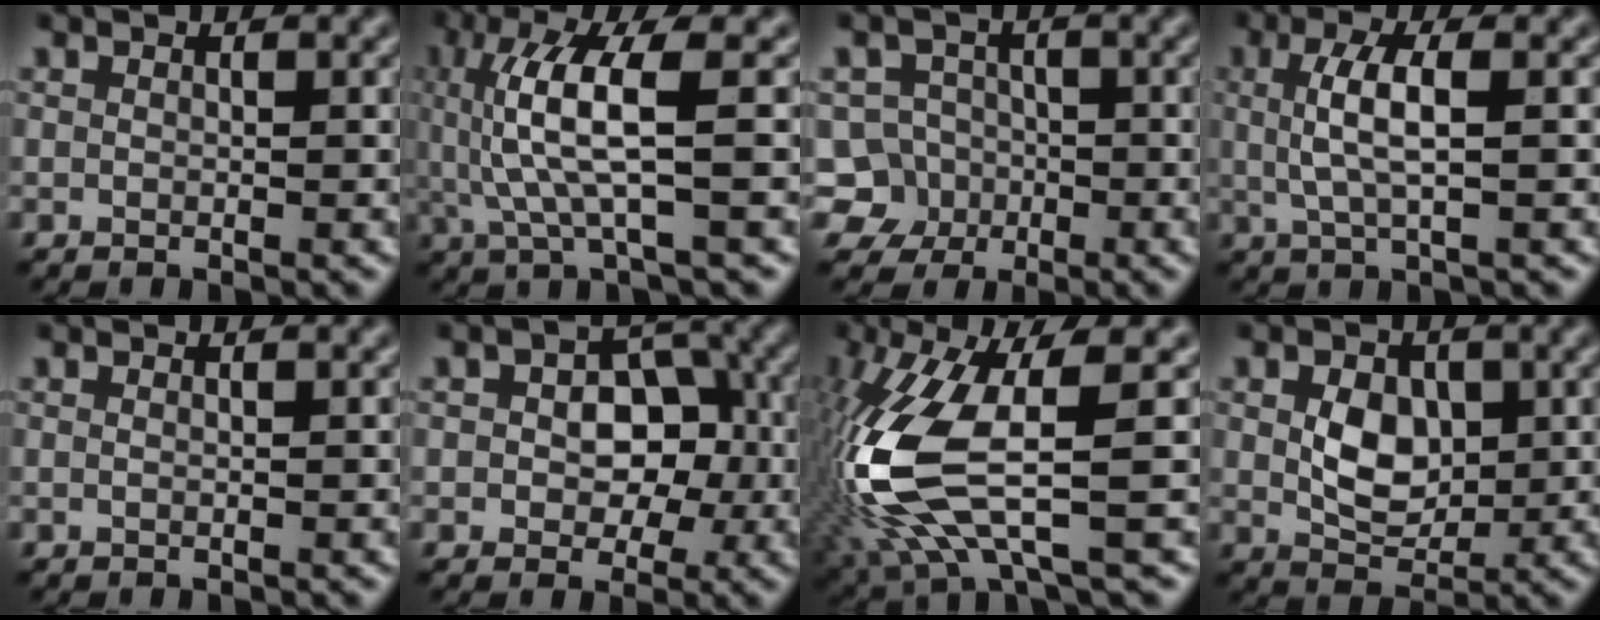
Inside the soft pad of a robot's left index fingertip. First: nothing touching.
{"total": 6.5, "force": [0.8, 1.4, 6.3], "torque": [-0.140, -0.001, 0.023]}
{"total": 5.9, "force": [-2.8, 5.2, 0.9], "torque": [0.007, -0.001, -0.067]}
{"total": 3.8, "force": [0.5, 0.9, 3.6], "torque": [-0.078, 0.001, 0.009]}
{"total": 0.5, "force": [0.2, 0.2, 0.4], "torque": [-0.004, -0.002, -0.005]}
{"total": 4.9, "force": [-0.3, 3.6, 3.4], "torque": [-0.031, -0.002, -0.010]}
{"total": 11.6, "force": [-1.4, 3.5, 11.0], "torque": [-0.253, -0.016, -0.021]}
{"total": 4.2, "force": [0.6, 3.0, 2.9], "torque": [-0.055, -0.004, 0.009]}